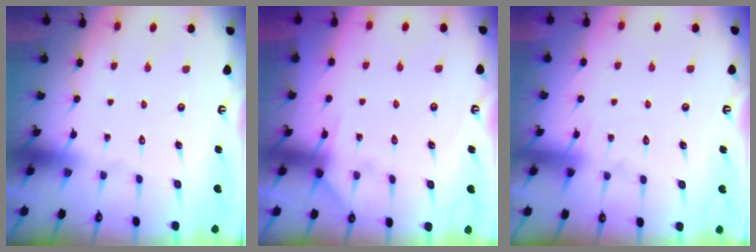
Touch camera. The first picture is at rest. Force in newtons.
{"total": 5.2, "press": 5.1, "slide": 0.8}
{"total": 5.1, "press": 5.1, "slide": 0.6}